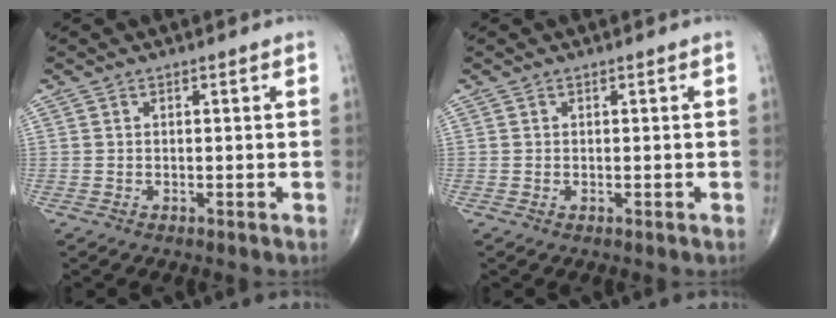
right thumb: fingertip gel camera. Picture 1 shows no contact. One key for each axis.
{"total": 0.0}